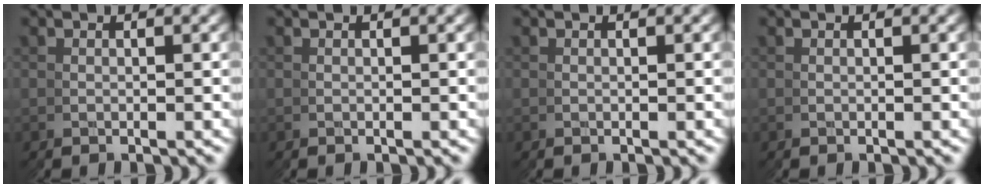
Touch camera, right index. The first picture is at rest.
{"total": 0.0}
{"total": 0.0}
{"total": 0.0}